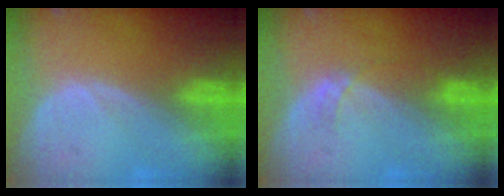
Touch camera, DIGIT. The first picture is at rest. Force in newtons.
{"total": 1.3, "press": 1.3, "slide": 0.1}